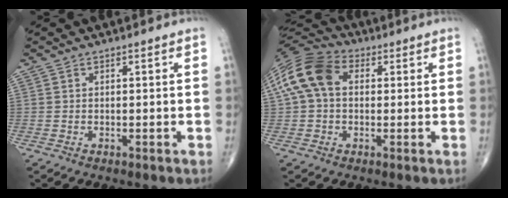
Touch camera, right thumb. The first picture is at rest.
{"total": 13.1, "force": [2.3, 9.1, 9.1], "torque": [-0.181, 0.036, 0.031]}